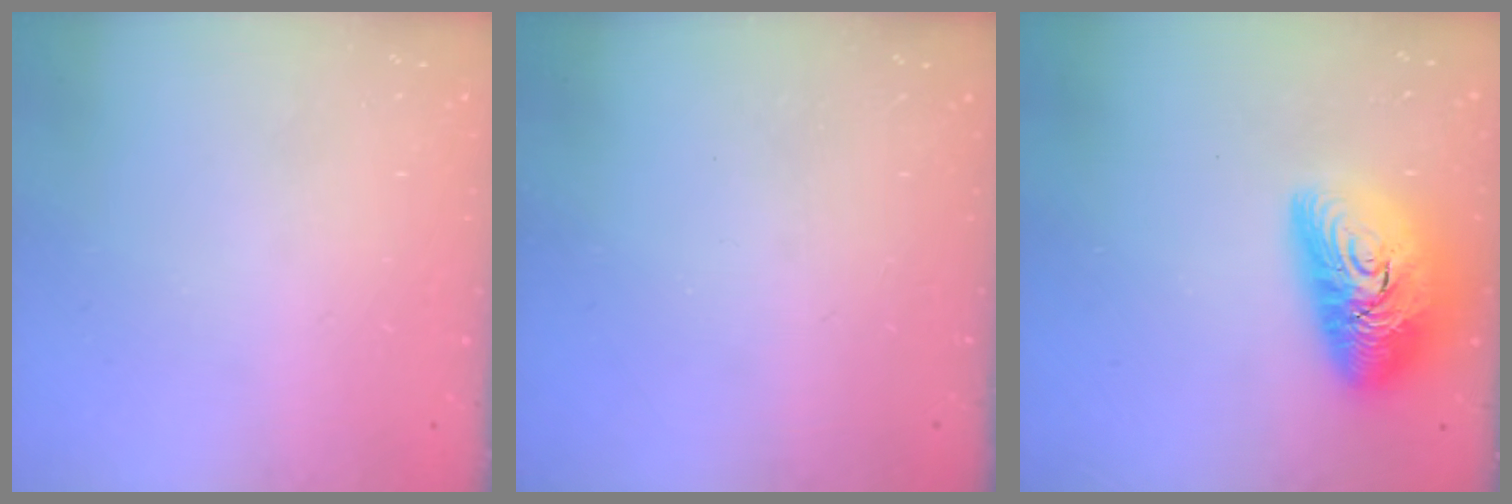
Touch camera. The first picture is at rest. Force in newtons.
{"total": 0.0}
{"total": 17.5, "press": 17.5, "slide": 1.2}